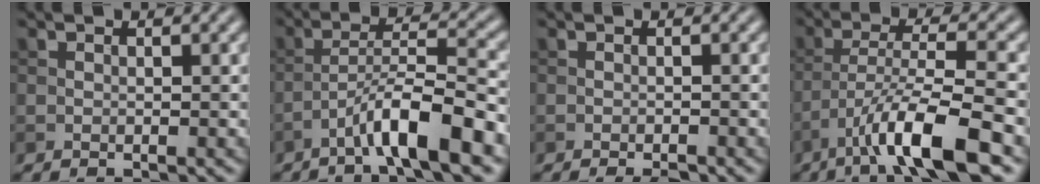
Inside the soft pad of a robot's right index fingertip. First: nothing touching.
{"total": 7.4, "force": [-4.3, 1.1, 5.9], "torque": [-0.101, 0.018, -0.075]}
{"total": 1.4, "force": [-1.2, 0.2, 0.8], "torque": [-0.009, -0.001, -0.017]}
{"total": 8.6, "force": [-5.2, 1.4, 6.8], "torque": [-0.116, 0.007, -0.094]}